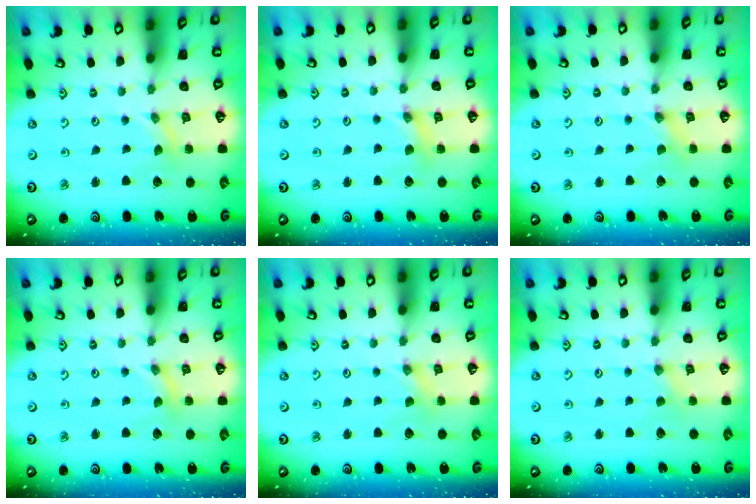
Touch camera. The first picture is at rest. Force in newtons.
{"total": 2.9, "press": 2.9, "slide": 0.3}
{"total": 0.0}
{"total": 0.0}
{"total": 0.0}
{"total": 0.0}